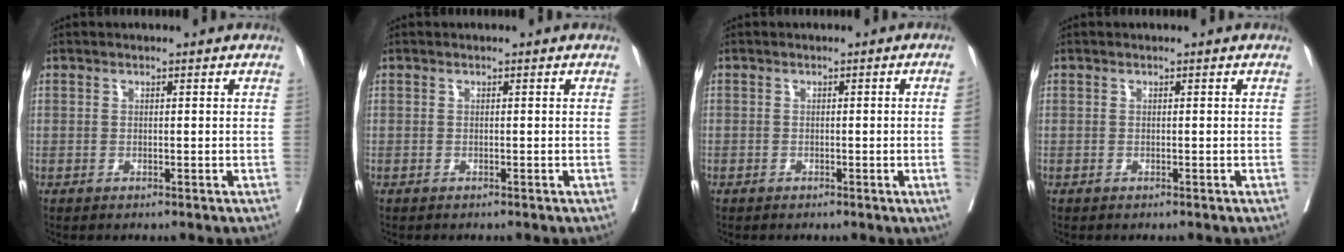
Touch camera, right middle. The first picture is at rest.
{"total": 0.5, "force": [-0.5, 0.1, 0.2], "torque": [-0.006, -0.003, -0.010]}
{"total": 1.7, "force": [-0.3, -0.6, 1.6], "torque": [-0.019, -0.003, -0.005]}
{"total": 0.0}